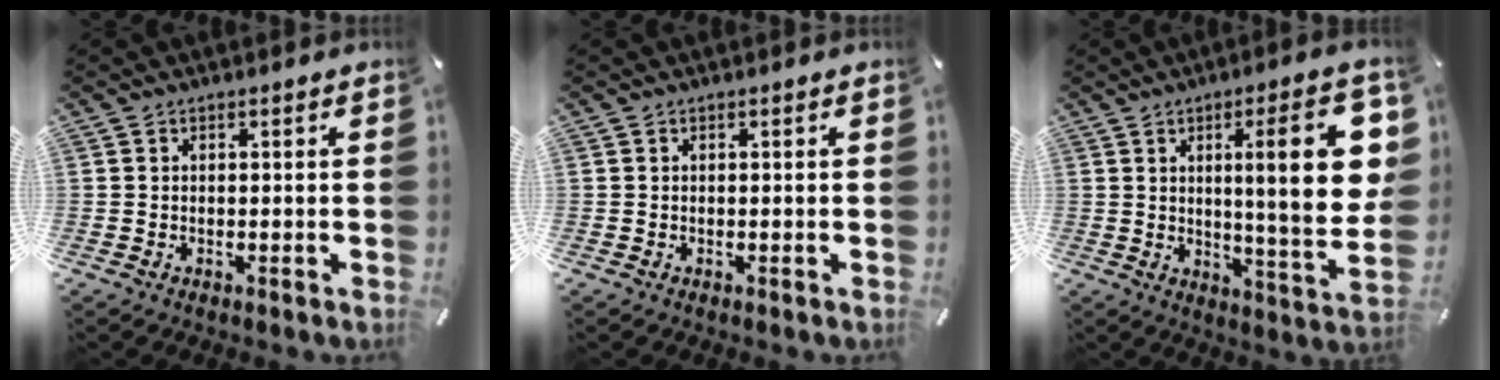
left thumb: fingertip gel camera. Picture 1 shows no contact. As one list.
[{"total": 0.0}, {"total": 21.2, "force": [4.8, 4.2, 20.2], "torque": [-0.295, -0.020, 0.059]}]